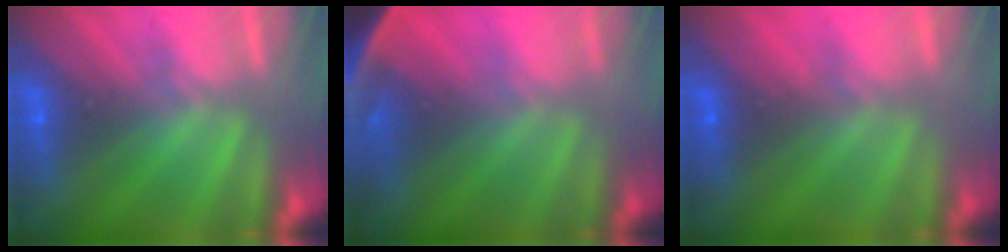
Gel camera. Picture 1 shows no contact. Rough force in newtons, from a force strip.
{"total": 10.5}
{"total": 3.7}